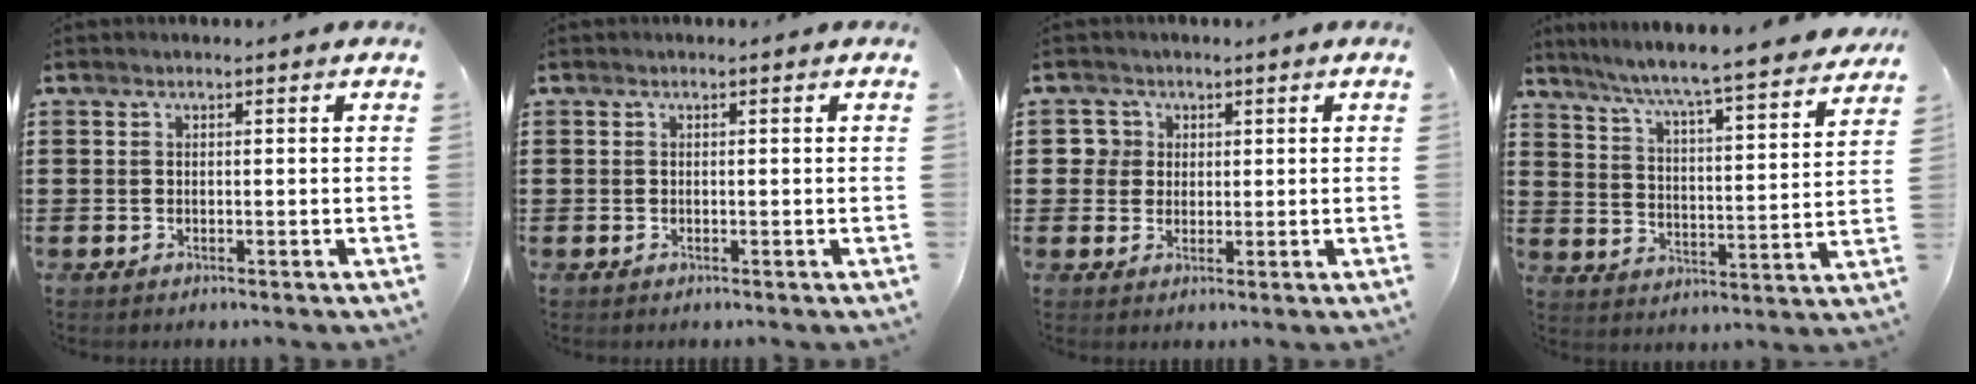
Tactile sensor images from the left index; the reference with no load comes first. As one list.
[{"total": 0.0}, {"total": 3.7, "force": [1.2, 3.4, 0.2], "torque": [-0.017, 0.010, 0.018]}, {"total": 5.9, "force": [5.4, -0.8, 2.3], "torque": [-0.070, -0.048, 0.082]}]